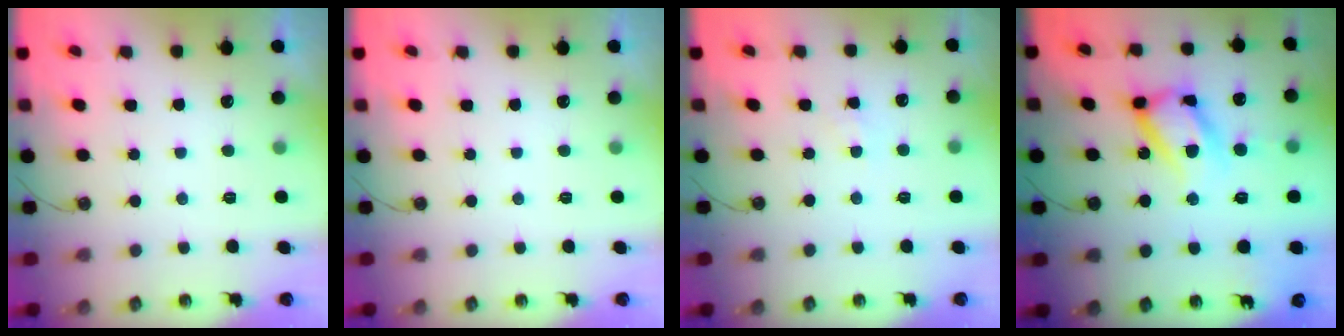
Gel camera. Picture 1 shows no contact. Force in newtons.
{"total": 0.0}
{"total": 4.7, "press": 4.6, "slide": 0.7}
{"total": 18.3, "press": 18.2, "slide": 1.8}